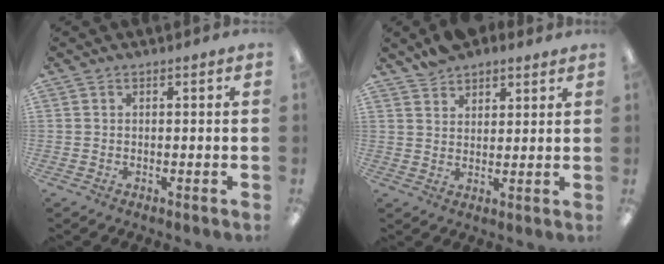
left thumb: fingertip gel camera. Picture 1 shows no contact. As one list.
[{"total": 4.9, "force": [4.3, 2.4, 0.7], "torque": [-0.017, -0.019, 0.081]}]